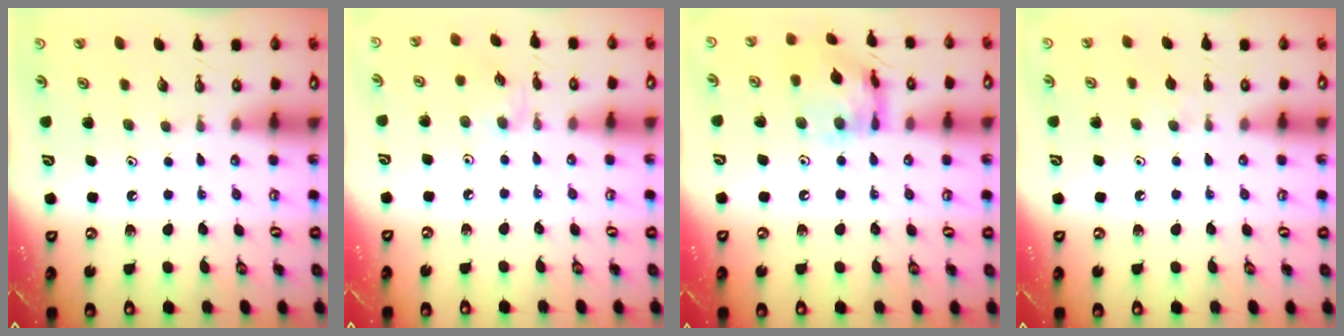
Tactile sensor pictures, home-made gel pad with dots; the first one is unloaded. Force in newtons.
{"total": 2.0, "press": 1.9, "slide": 0.4}
{"total": 12.8, "press": 12.8, "slide": 0.9}
{"total": 4.5, "press": 4.4, "slide": 0.6}